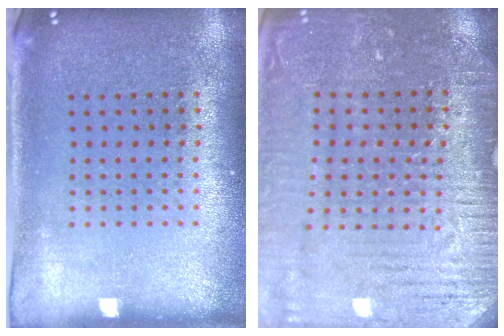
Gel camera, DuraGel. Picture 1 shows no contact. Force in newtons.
{"total": 3.2, "press": 3.2, "slide": 0.2}